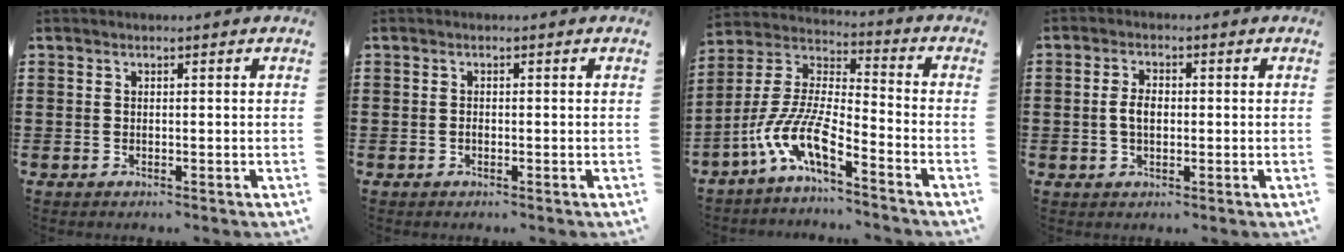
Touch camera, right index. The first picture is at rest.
{"total": 0.6, "force": [-0.4, 0.3, 0.4], "torque": [-0.009, -0.002, -0.006]}
{"total": 10.1, "force": [-7.0, 2.3, 6.8], "torque": [-0.177, -0.022, -0.146]}
{"total": 3.2, "force": [-0.2, 1.9, 2.6], "torque": [-0.059, 0.005, -0.007]}